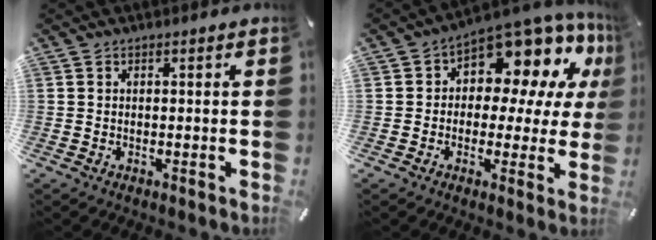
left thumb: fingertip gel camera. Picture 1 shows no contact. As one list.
[{"total": 10.3, "force": [6.1, 6.1, 5.7], "torque": [-0.081, -0.069, 0.106]}]